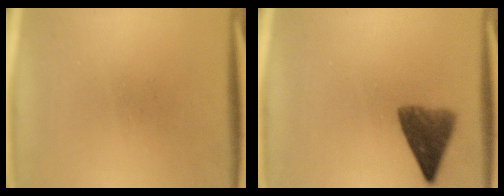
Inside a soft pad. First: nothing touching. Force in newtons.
{"total": 6.1}